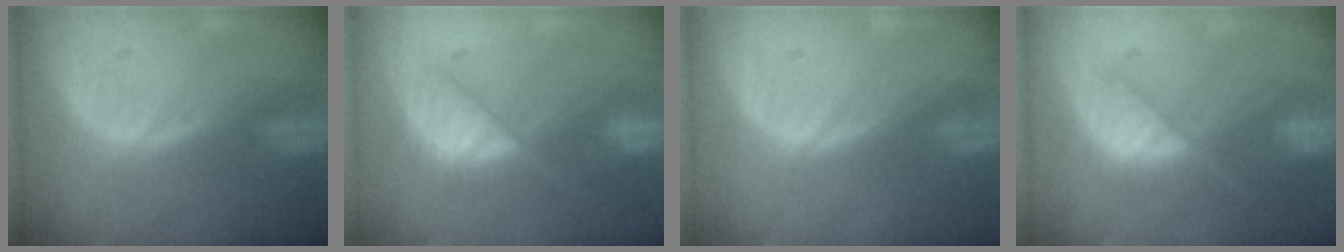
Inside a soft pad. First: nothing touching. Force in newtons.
{"total": 7.7, "press": 7.5, "slide": 1.7}
{"total": 0.0}
{"total": 9.2, "press": 7.9, "slide": 4.7}